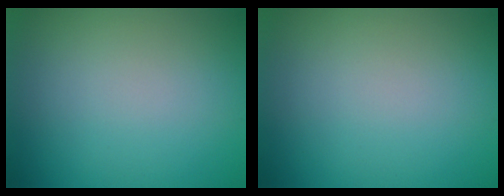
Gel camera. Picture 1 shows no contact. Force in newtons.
{"total": 0.0}